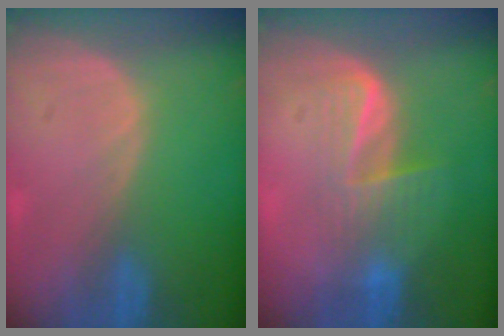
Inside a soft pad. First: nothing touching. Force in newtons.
{"total": 5.9, "press": 5.4, "slide": 2.3}